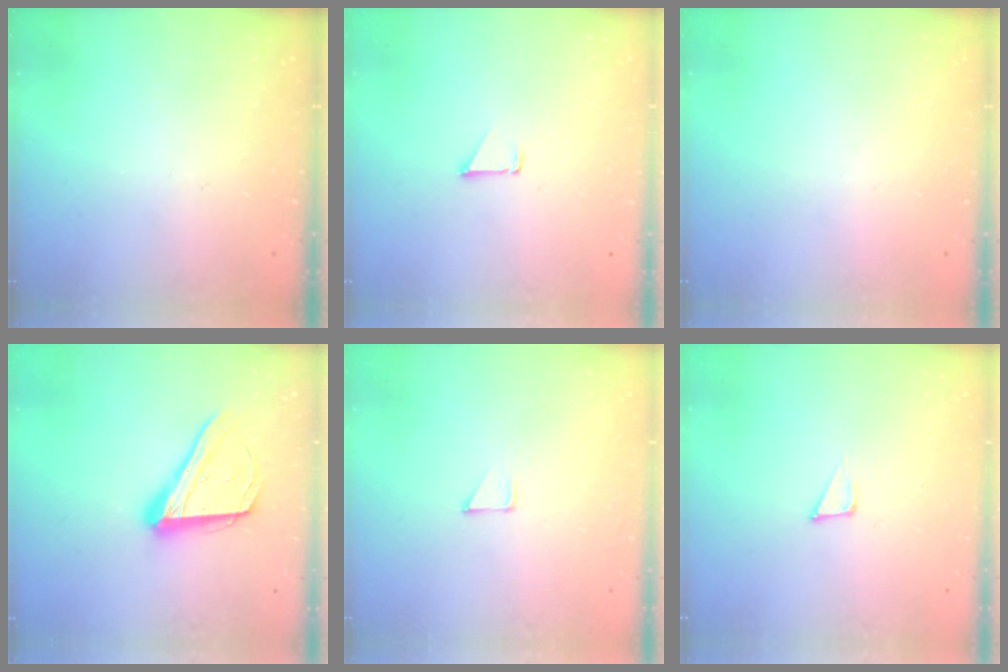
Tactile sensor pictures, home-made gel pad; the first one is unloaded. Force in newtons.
{"total": 0.7, "press": 0.7, "slide": 0.1}
{"total": 0.0}
{"total": 17.8, "press": 17.7, "slide": 2.4}
{"total": 3.1, "press": 3.1, "slide": 0.3}
{"total": 5.0, "press": 4.9, "slide": 0.8}